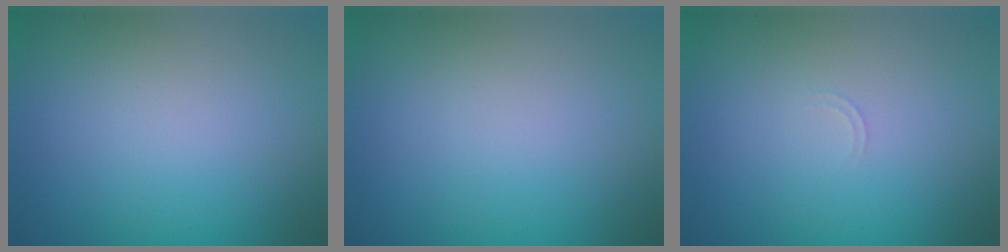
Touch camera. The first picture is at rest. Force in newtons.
{"total": 0.0}
{"total": 0.6, "press": 0.6, "slide": 0.2}